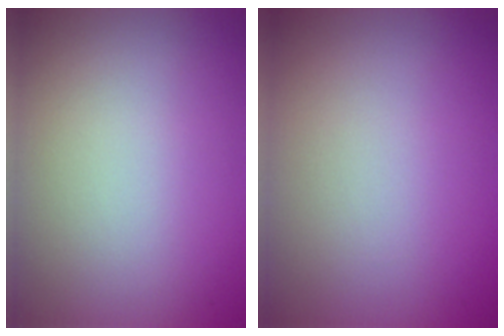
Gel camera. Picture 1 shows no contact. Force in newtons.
{"total": 0.0}